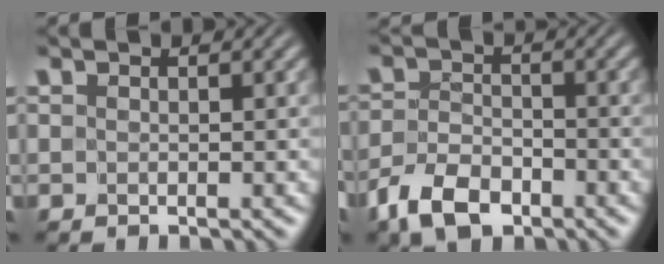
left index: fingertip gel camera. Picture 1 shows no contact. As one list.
[{"total": 4.8, "force": [-3.4, 2.5, 2.4], "torque": [-0.047, -0.002, -0.071]}]